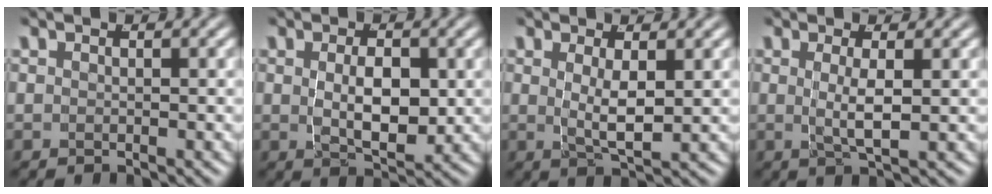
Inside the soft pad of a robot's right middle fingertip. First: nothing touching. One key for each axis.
{"total": 4.3, "fx": 0.0, "fy": 1.7, "fz": 4.0, "tx": -0.067, "ty": -0.023, "tz": 0.012}
{"total": 3.2, "fx": 0.2, "fy": 0.4, "fz": 3.2, "tx": -0.060, "ty": -0.016, "tz": 0.015}
{"total": 2.8, "fx": 0.0, "fy": 0.1, "fz": 2.8, "tx": -0.057, "ty": -0.015, "tz": 0.010}